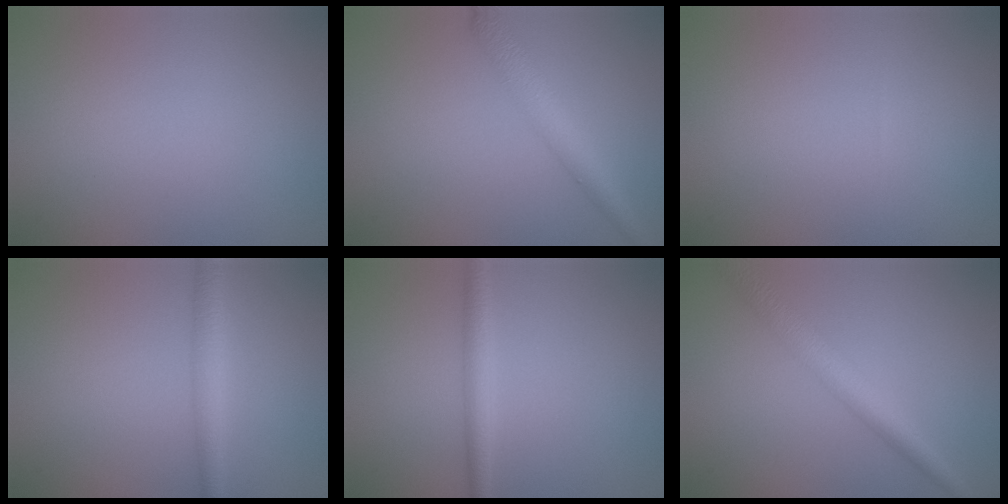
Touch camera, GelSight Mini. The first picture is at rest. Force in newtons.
{"total": 3.5, "press": 3.5, "slide": 0.1}
{"total": 0.0}
{"total": 2.4, "press": 2.4, "slide": 0.0}
{"total": 2.2, "press": 2.2, "slide": 0.0}
{"total": 3.9, "press": 3.9, "slide": 0.1}